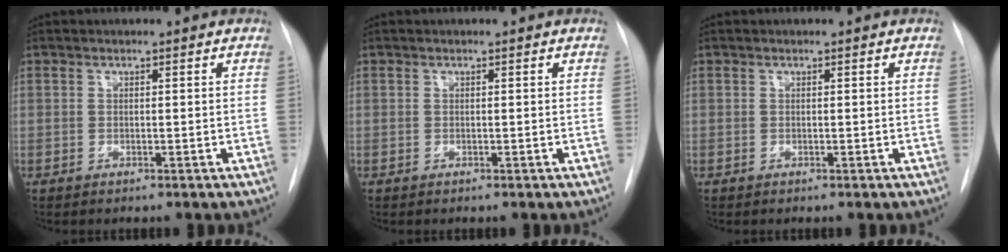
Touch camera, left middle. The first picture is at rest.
{"total": 0.0}
{"total": 0.0}